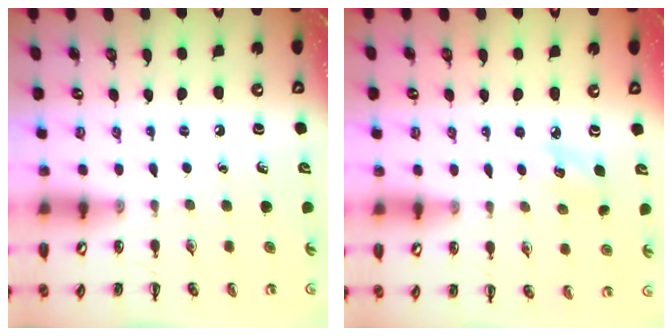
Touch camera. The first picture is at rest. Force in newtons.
{"total": 4.5, "press": 4.4, "slide": 1.0}